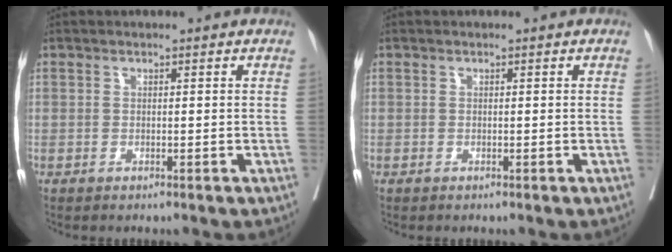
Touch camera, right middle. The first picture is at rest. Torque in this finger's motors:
{"motor_torque": [0.38, -0.71, -0.10, -0.21]}